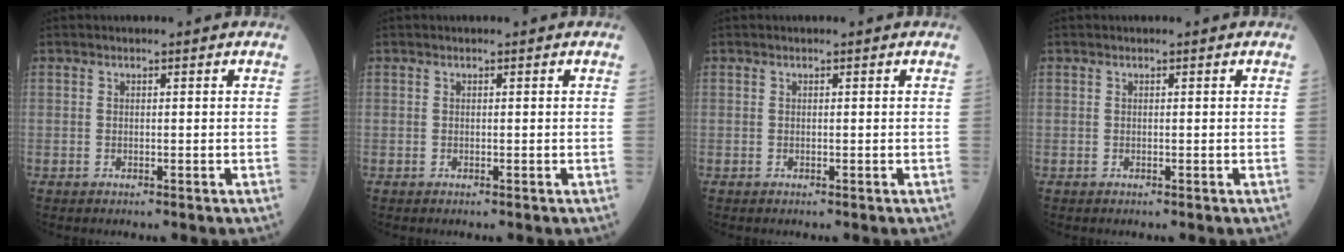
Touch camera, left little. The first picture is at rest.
{"total": 0.0}
{"total": 0.0}
{"total": 0.0}